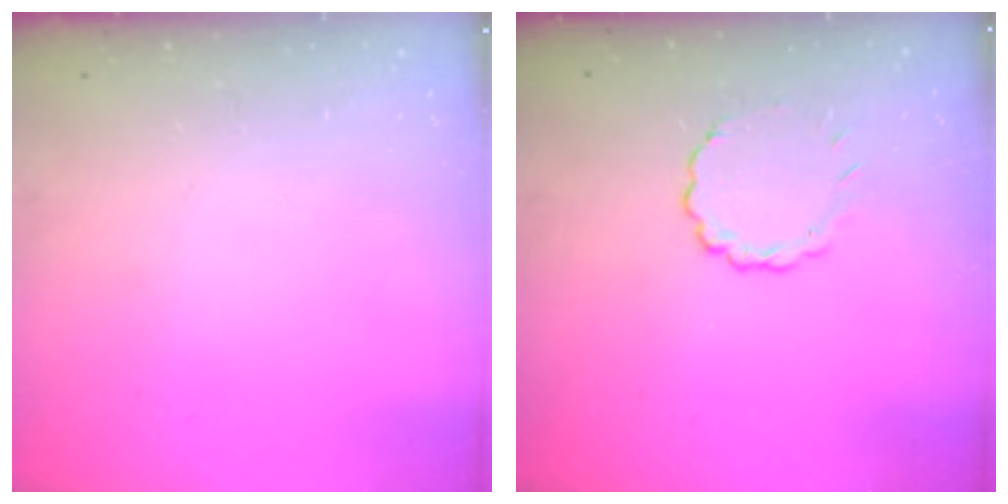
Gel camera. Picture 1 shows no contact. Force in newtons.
{"total": 2.8, "press": 2.7, "slide": 0.9}